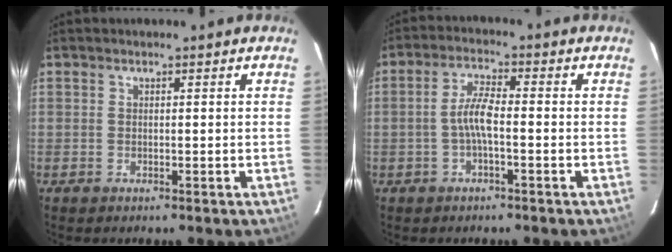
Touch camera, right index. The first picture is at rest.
{"total": 4.5, "force": [-1.2, 0.9, 4.2], "torque": [-0.089, 0.010, -0.025]}